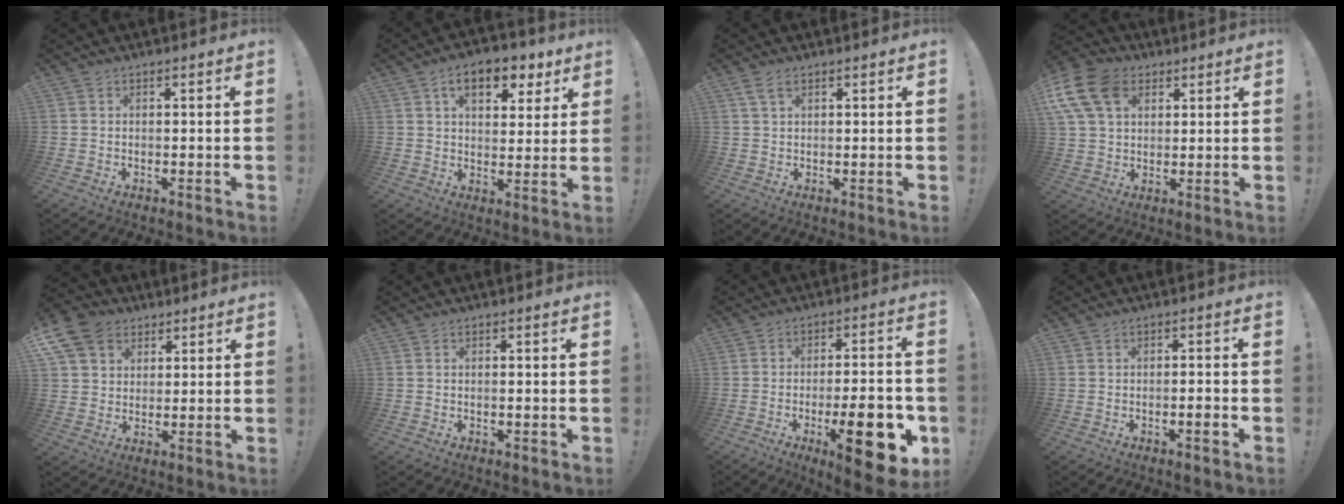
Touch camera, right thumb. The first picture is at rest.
{"total": 11.4, "force": [6.0, 6.3, 7.4], "torque": [-0.104, -0.023, 0.104]}
{"total": 3.1, "force": [1.8, 1.4, 2.1], "torque": [-0.044, 0.002, 0.033]}
{"total": 14.8, "force": [5.7, 10.3, 8.9], "torque": [-0.184, -0.023, 0.111]}
{"total": 10.7, "force": [5.2, 8.2, 4.5], "torque": [-0.084, -0.029, 0.107]}
{"total": 0.7, "force": [-0.4, -0.1, 0.5], "torque": [-0.008, -0.002, -0.008]}
{"total": 18.7, "force": [-7.2, 5.3, 16.4], "torque": [-0.215, 0.029, -0.097]}
{"total": 2.8, "force": [-1.3, 0.5, 2.5], "torque": [-0.034, 0.002, -0.022]}